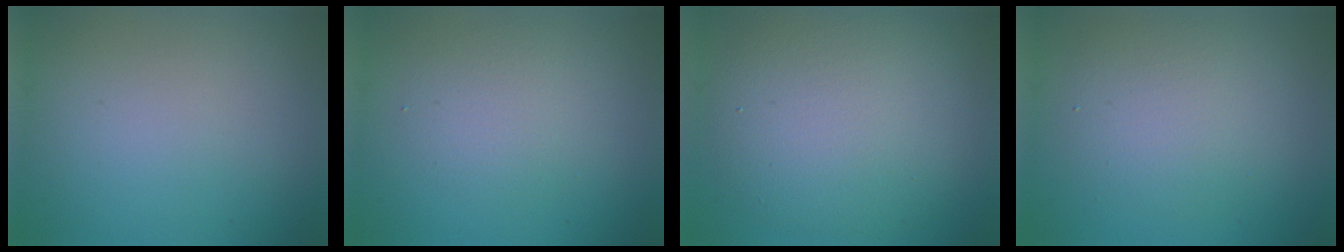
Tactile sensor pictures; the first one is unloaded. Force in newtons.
{"total": 2.5, "press": 2.5, "slide": 0.2}
{"total": 8.6, "press": 8.5, "slide": 0.9}
{"total": 4.2, "press": 4.2, "slide": 0.2}